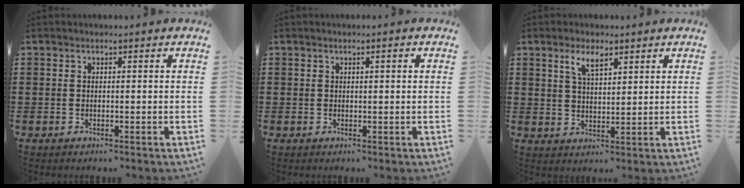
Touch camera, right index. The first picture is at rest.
{"total": 0.7, "force": [0.3, 0.0, 0.7], "torque": [-0.012, -0.001, 0.005]}
{"total": 3.9, "force": [2.4, 1.3, 2.7], "torque": [-0.053, 0.002, 0.040]}